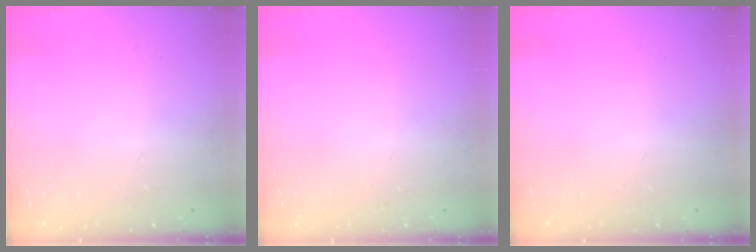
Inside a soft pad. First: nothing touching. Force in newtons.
{"total": 0.0}
{"total": 0.0}